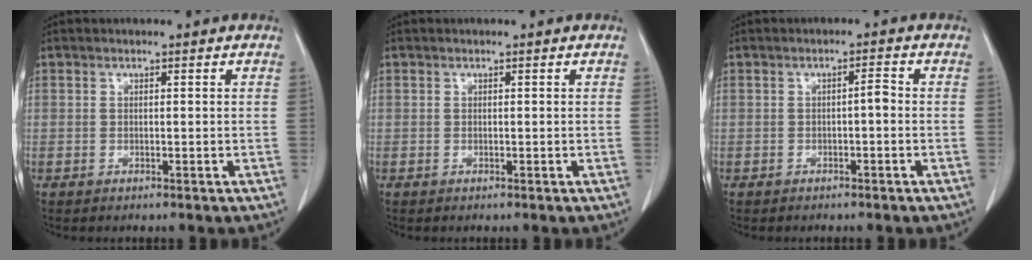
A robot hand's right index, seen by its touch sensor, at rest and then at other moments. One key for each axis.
{"total": 0.0}
{"total": 1.6, "fx": -0.3, "fy": 0.3, "fz": 1.5, "tx": -0.021, "ty": 0.004, "tz": -0.006}